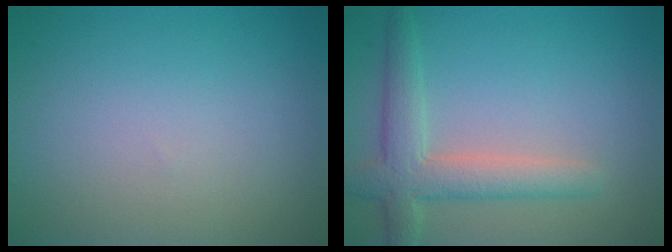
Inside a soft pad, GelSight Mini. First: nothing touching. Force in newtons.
{"total": 4.2, "press": 4.2, "slide": 0.3}